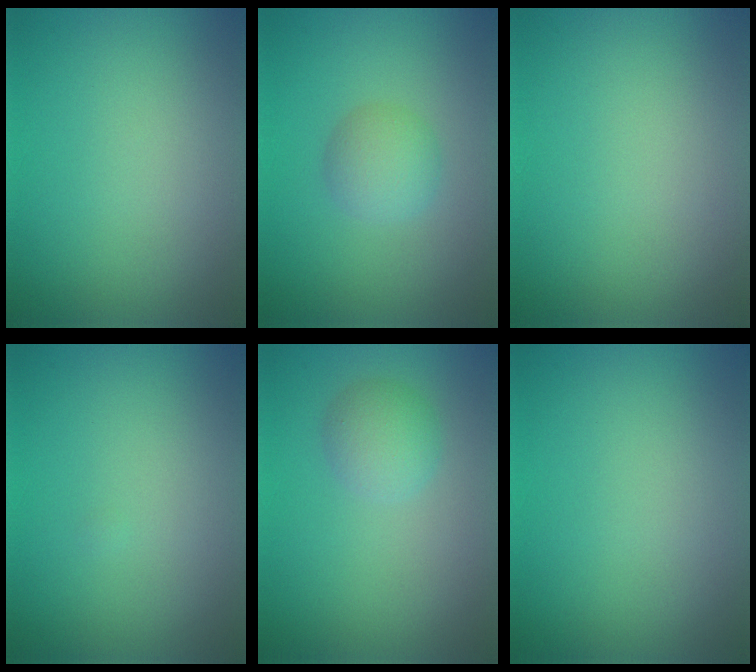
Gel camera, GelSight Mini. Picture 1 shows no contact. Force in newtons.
{"total": 2.4, "press": 2.4, "slide": 0.1}
{"total": 0.0}
{"total": 0.0}
{"total": 2.4, "press": 2.4, "slide": 0.0}
{"total": 0.0}